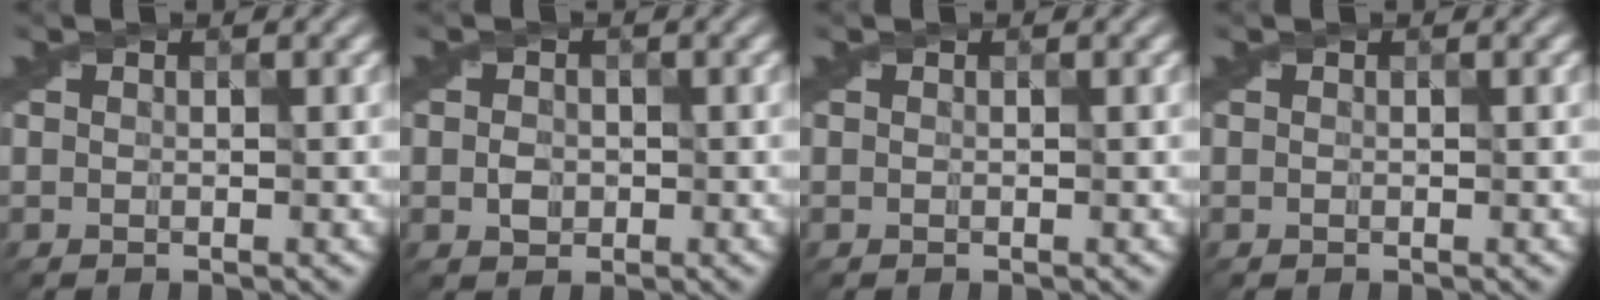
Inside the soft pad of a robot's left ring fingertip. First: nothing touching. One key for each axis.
{"total": 1.4, "fx": -0.2, "fy": 1.2, "fz": 0.7, "tx": -0.013, "ty": 0.000, "tz": -0.007}
{"total": 0.0}
{"total": 0.0}